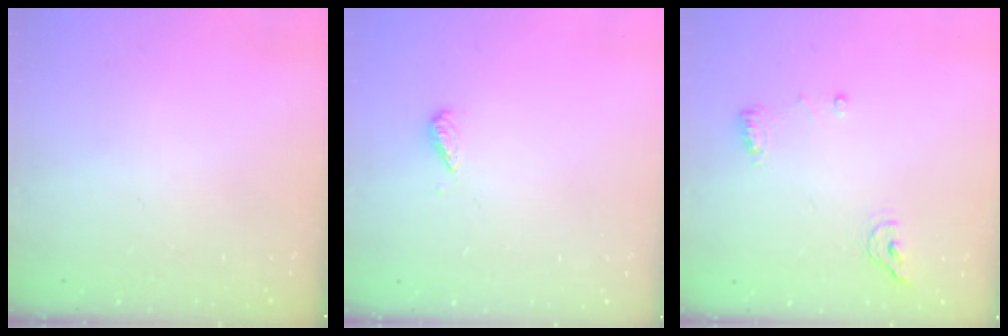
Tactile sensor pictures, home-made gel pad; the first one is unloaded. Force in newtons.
{"total": 2.7, "press": 2.7, "slide": 0.6}
{"total": 8.1, "press": 7.2, "slide": 3.7}